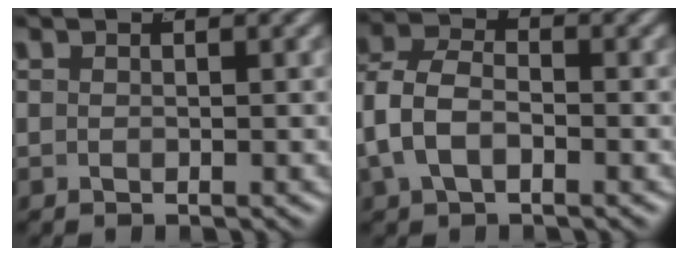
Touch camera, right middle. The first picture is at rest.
{"total": 5.6, "force": [-0.2, 4.5, 3.3], "torque": [-0.084, -0.002, -0.008]}